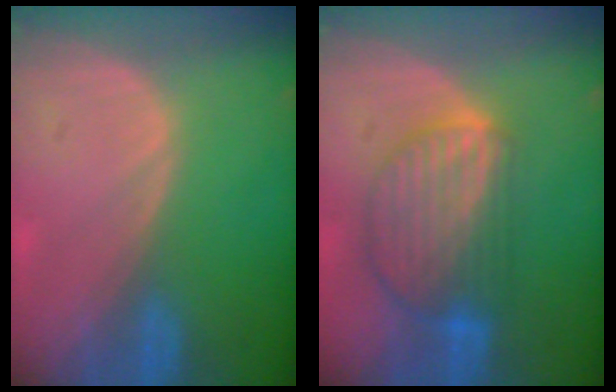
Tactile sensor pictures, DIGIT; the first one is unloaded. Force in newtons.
{"total": 9.0, "press": 7.8, "slide": 4.6}